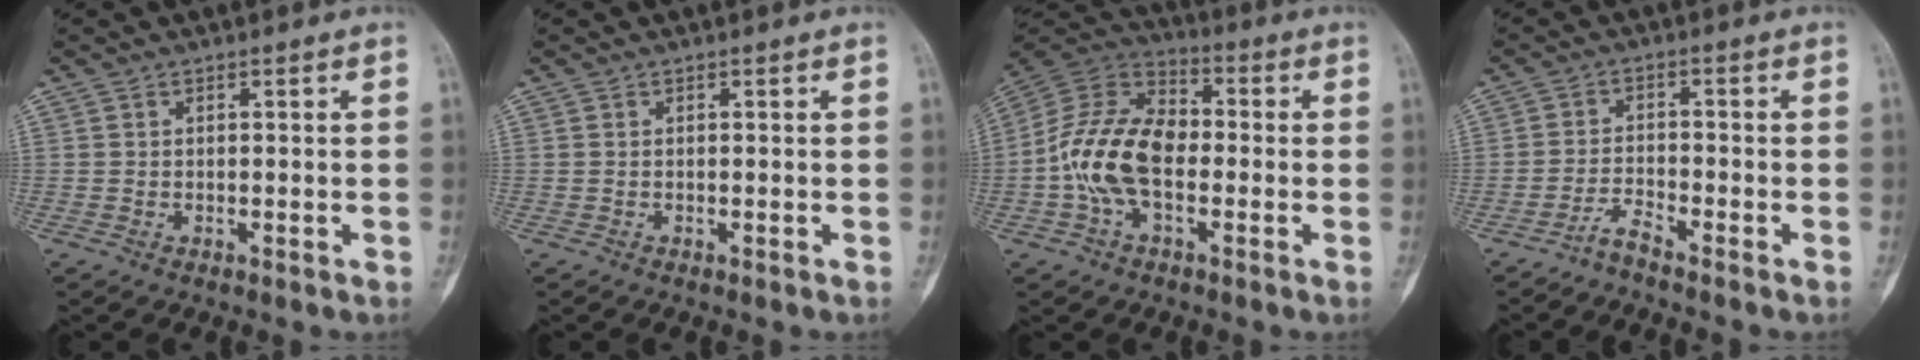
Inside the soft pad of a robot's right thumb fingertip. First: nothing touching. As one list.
[{"total": 0.0}, {"total": 15.1, "force": [-2.4, 9.1, 11.8], "torque": [-0.224, 0.037, -0.052]}, {"total": 2.7, "force": [-2.6, -0.3, 0.9], "torque": [-0.022, 0.006, -0.056]}]